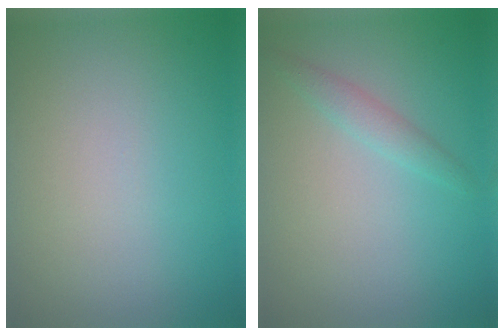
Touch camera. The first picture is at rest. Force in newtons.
{"total": 1.4, "press": 1.4, "slide": 0.0}